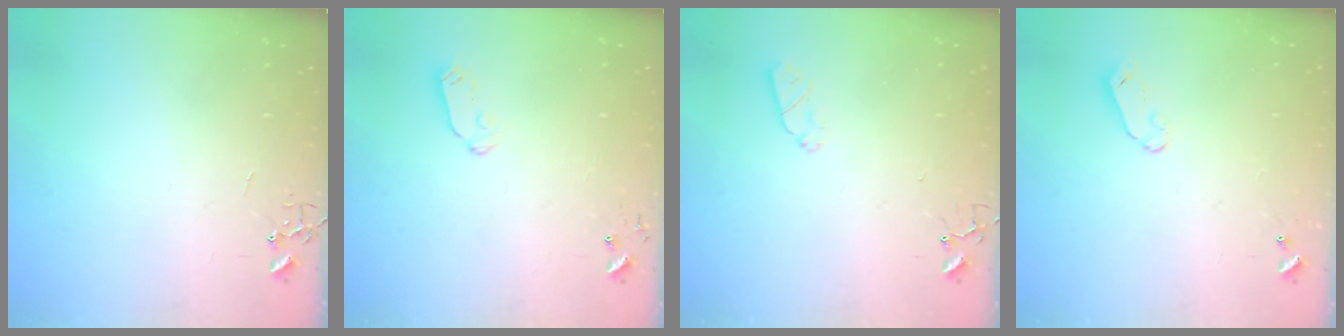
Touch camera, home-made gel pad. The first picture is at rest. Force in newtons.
{"total": 5.6, "press": 5.6, "slide": 0.3}
{"total": 4.2, "press": 4.1, "slide": 1.0}
{"total": 4.0, "press": 4.0, "slide": 0.4}